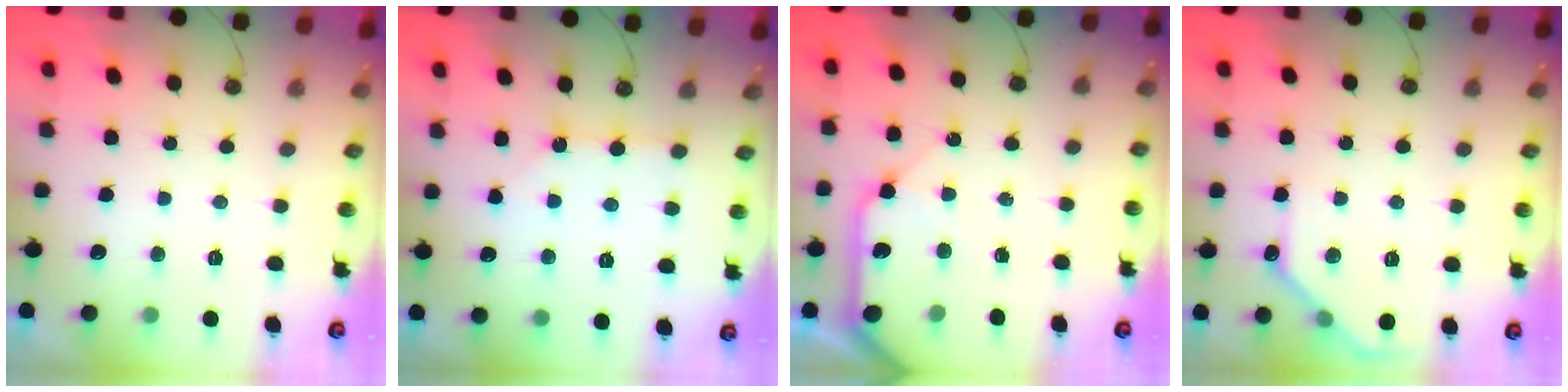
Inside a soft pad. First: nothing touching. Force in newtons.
{"total": 3.8, "press": 3.8, "slide": 0.5}
{"total": 12.0, "press": 11.9, "slide": 1.6}
{"total": 9.0, "press": 9.0, "slide": 0.5}